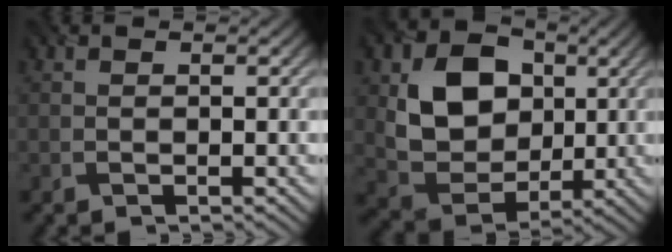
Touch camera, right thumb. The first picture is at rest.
{"total": 10.7, "force": [2.3, 8.2, 6.5], "torque": [-0.142, -0.004, 0.038]}